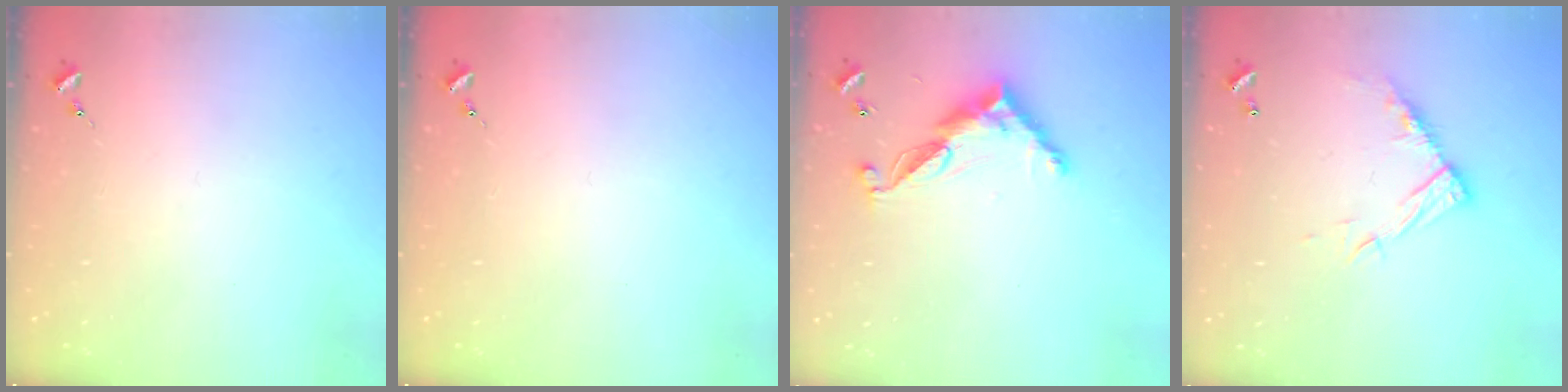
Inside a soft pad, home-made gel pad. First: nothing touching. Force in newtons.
{"total": 0.0}
{"total": 11.6, "press": 11.6, "slide": 0.3}
{"total": 11.4, "press": 11.4, "slide": 0.7}